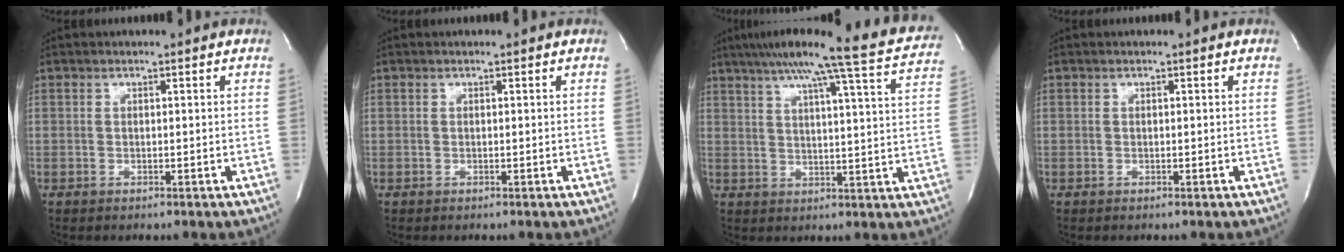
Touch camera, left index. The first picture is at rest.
{"total": 0.0}
{"total": 19.6, "force": [16.6, -1.2, 10.4], "torque": [-0.163, -0.023, 0.205]}
{"total": 0.0}